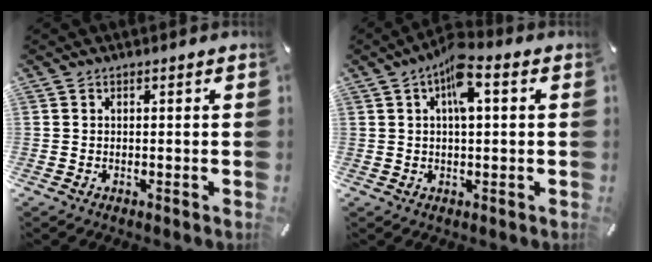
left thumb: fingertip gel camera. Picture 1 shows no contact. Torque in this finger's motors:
{"motor_torque": [0.06, 0.62, 1.01, -0.20, 0.29]}